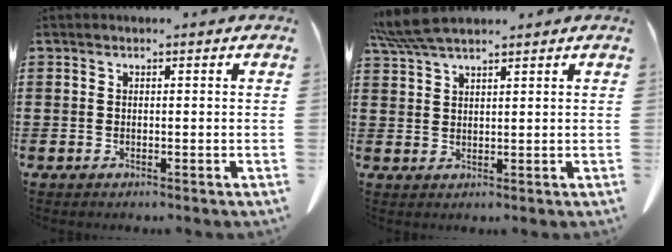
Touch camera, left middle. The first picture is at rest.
{"total": 5.1, "force": [4.3, 0.7, 2.7], "torque": [-0.066, -0.007, 0.082]}